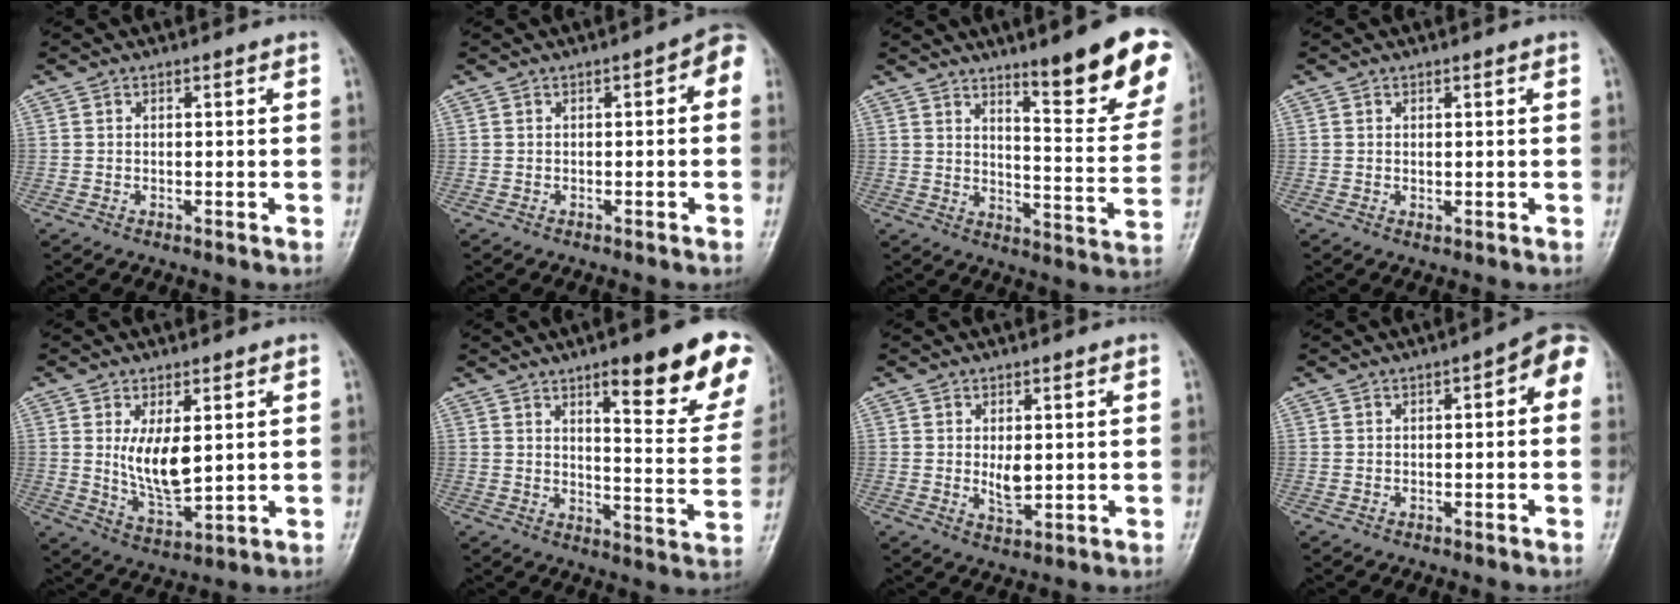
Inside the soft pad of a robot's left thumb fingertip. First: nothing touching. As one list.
[{"total": 4.0, "force": [0.4, 1.7, 3.5], "torque": [-0.030, 0.018, -0.006]}, {"total": 16.7, "force": [10.7, 3.2, 12.5], "torque": [-0.122, -0.073, 0.152]}, {"total": 0.8, "force": [0.3, 0.4, 0.6], "torque": [-0.011, -0.005, 0.009]}, {"total": 8.3, "force": [1.7, 3.8, 7.2], "torque": [-0.116, -0.029, 0.046]}, {"total": 18.2, "force": [10.5, 4.4, 14.1], "torque": [-0.138, -0.053, 0.140]}, {"total": 3.6, "force": [0.4, 1.9, 3.0], "torque": [-0.042, -0.012, 0.014]}, {"total": 5.8, "force": [0.9, 2.4, 5.2], "torque": [-0.048, 0.024, -0.001]}]